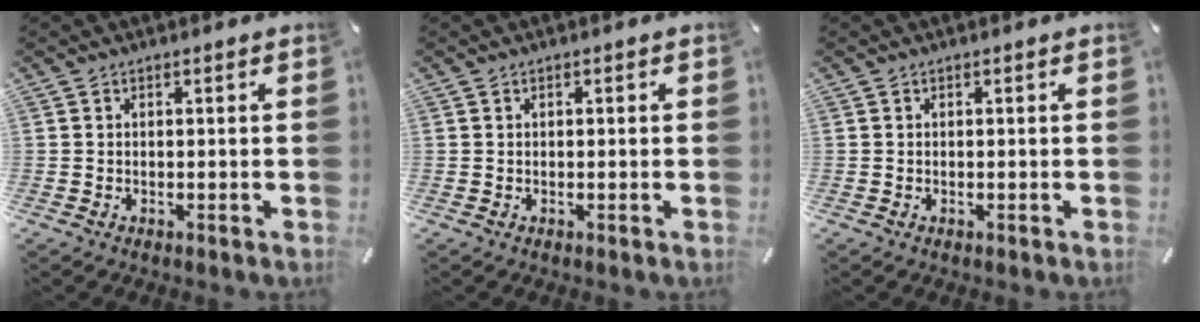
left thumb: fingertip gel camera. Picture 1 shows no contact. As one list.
[{"total": 0.0}, {"total": 0.0}]